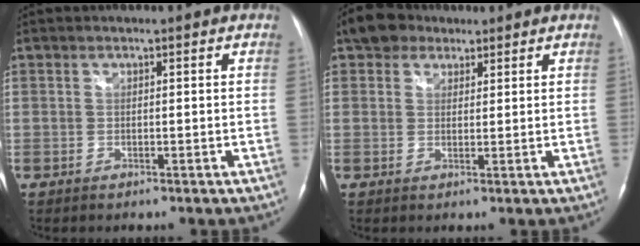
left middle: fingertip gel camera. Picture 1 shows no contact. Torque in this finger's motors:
{"motor_torque": [0.40, -0.23, 0.00, 0.00]}